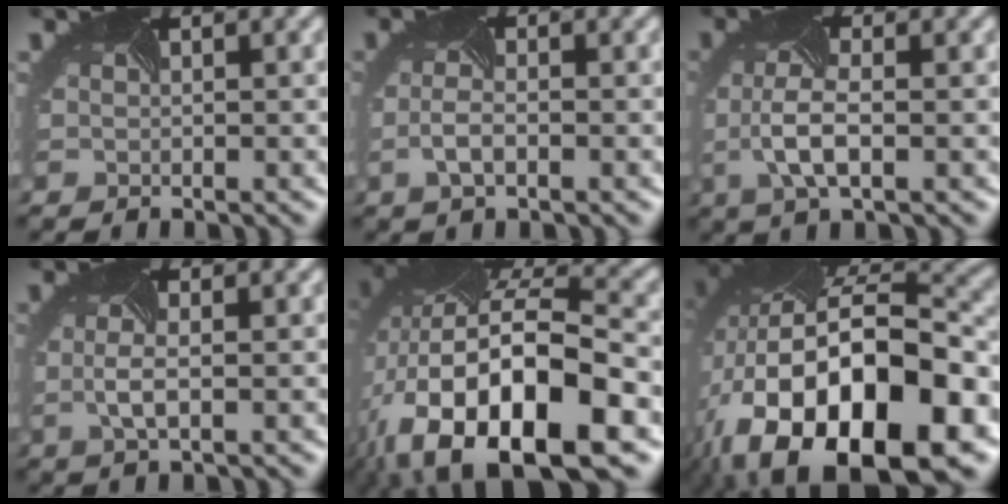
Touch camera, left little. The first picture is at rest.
{"total": 2.0, "force": [-1.2, 0.5, 1.4], "torque": [-0.044, -0.004, -0.018]}
{"total": 3.7, "force": [-1.0, 1.3, 3.3], "torque": [-0.087, -0.002, -0.013]}
{"total": 1.9, "force": [-0.6, 0.4, 1.8], "torque": [-0.049, -0.001, -0.005]}
{"total": 17.6, "force": [-6.5, 8.5, 14.0], "torque": [-0.249, -0.031, -0.079]}
{"total": 19.8, "force": [-7.2, 10.8, 14.9], "torque": [-0.258, -0.041, -0.078]}